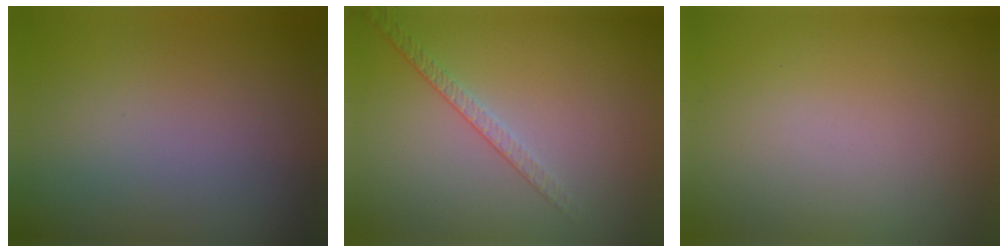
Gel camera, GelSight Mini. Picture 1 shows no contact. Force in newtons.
{"total": 1.9, "press": 1.4, "slide": 1.3}
{"total": 0.0}